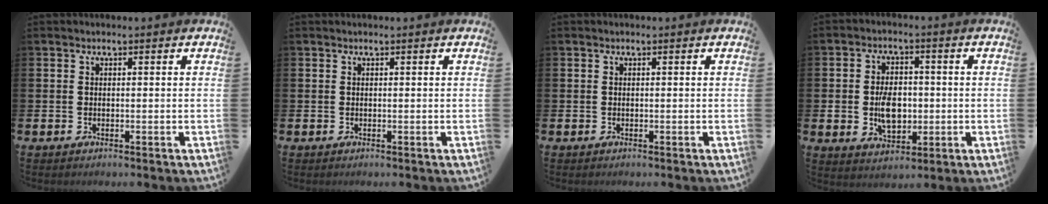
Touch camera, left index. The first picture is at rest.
{"total": 0.0}
{"total": 0.0}
{"total": 6.3, "force": [-0.6, 4.2, 4.7], "torque": [-0.080, 0.003, -0.016]}